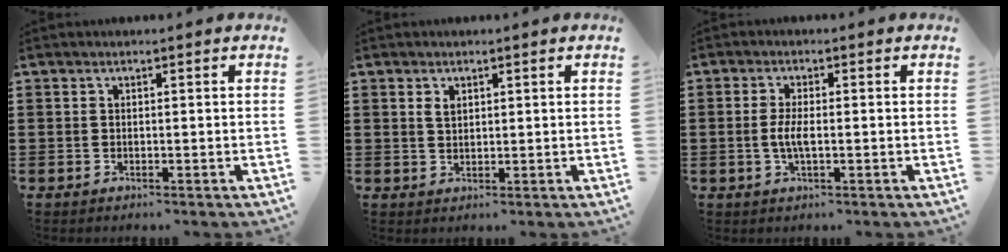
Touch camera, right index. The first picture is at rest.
{"total": 1.4, "force": [0.7, 0.9, 0.8], "torque": [-0.019, 0.004, 0.013]}
{"total": 3.4, "force": [-0.6, 0.9, 3.2], "torque": [-0.079, -0.007, -0.019]}